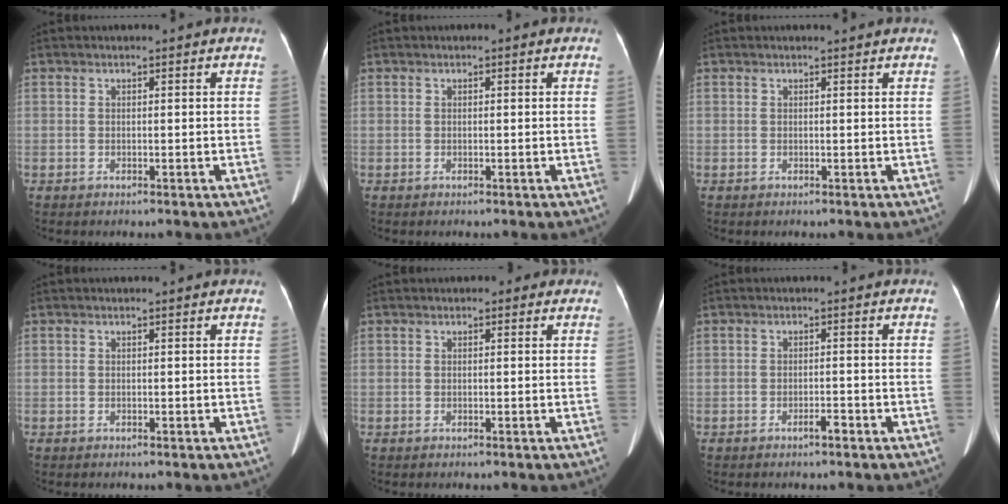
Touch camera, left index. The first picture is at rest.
{"total": 0.0}
{"total": 0.8, "force": [0.8, -0.1, 0.1], "torque": [-0.006, -0.003, 0.007]}
{"total": 0.0}
{"total": 0.9, "force": [0.4, 0.7, 0.3], "torque": [-0.002, 0.006, -0.001]}
{"total": 1.5, "force": [-1.1, 0.2, 1.0], "torque": [-0.016, 0.001, -0.016]}